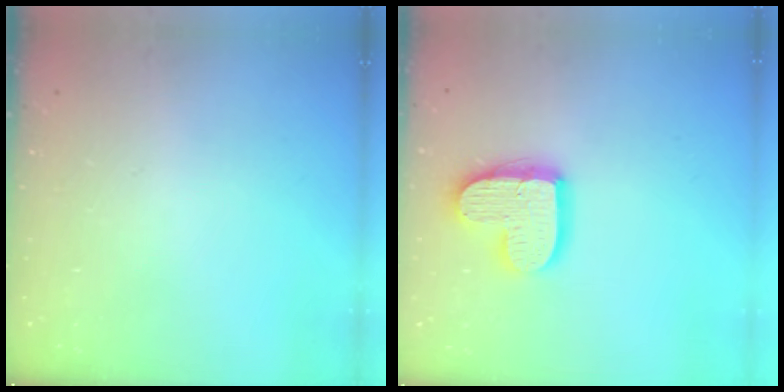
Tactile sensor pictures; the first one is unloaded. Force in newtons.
{"total": 14.5, "press": 14.4, "slide": 1.3}